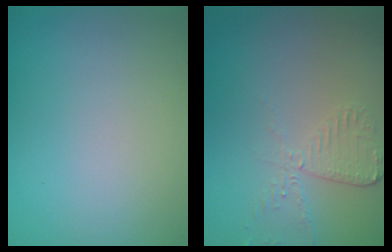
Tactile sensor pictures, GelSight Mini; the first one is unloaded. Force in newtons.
{"total": 2.0, "press": 1.9, "slide": 0.6}